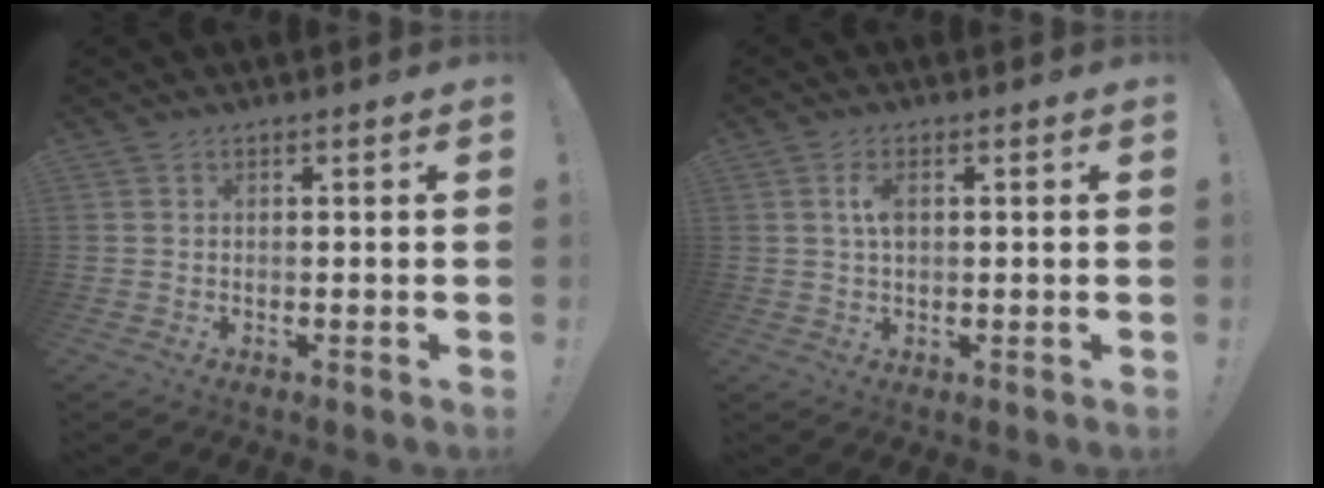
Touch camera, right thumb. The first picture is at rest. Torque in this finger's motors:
{"motor_torque": [-0.14, 0.01, -0.24, 0.13, 0.02]}